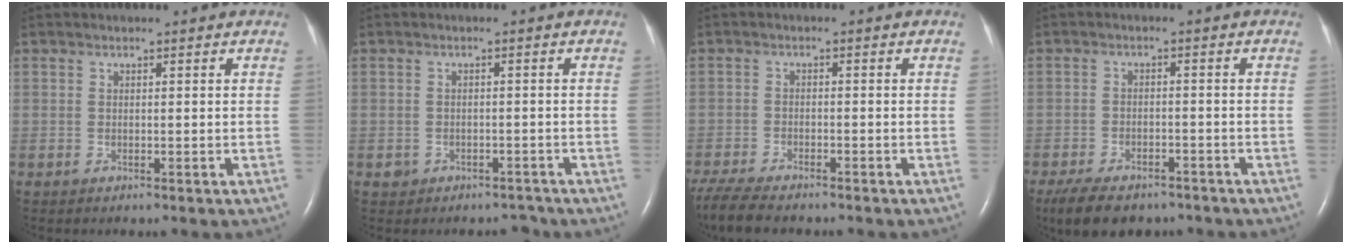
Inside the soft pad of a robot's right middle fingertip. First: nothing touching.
{"total": 2.2, "force": [-1.5, 1.6, -0.1], "torque": [0.001, 0.013, -0.018]}
{"total": 9.2, "force": [-7.7, 2.2, 4.5], "torque": [-0.086, -0.020, -0.129]}
{"total": 10.3, "force": [-8.0, 4.4, 4.8], "torque": [-0.087, -0.008, -0.122]}